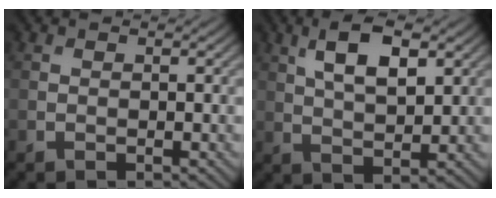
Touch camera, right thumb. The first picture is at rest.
{"total": 7.4, "force": [3.2, 3.1, 5.9], "torque": [-0.116, 0.005, 0.058]}